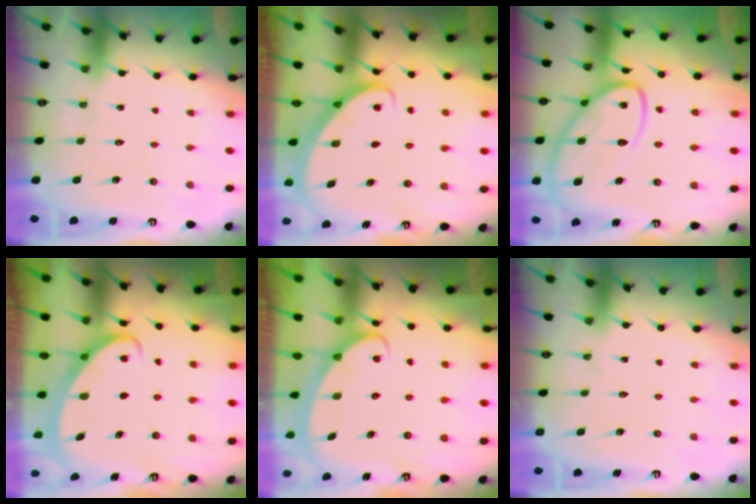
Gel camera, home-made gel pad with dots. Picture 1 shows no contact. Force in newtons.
{"total": 2.8, "press": 2.8, "slide": 0.2}
{"total": 16.2, "press": 16.2, "slide": 1.4}
{"total": 2.4, "press": 2.3, "slide": 0.5}
{"total": 2.4, "press": 2.3, "slide": 0.4}
{"total": 0.0}